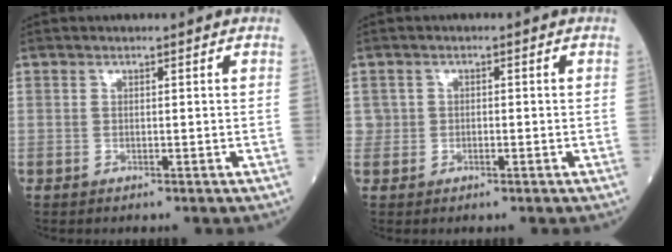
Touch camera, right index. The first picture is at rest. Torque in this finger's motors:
{"motor_torque": [-0.23, -0.14, -0.06, -0.02]}